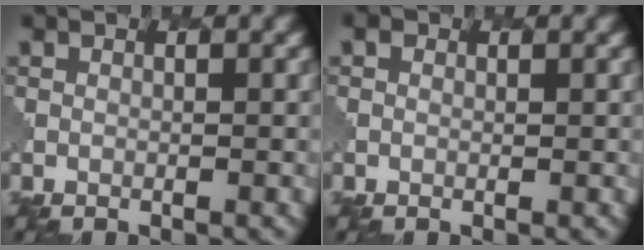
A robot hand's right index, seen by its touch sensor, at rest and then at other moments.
{"total": 0.5, "force": [0.1, 0.4, 0.3], "torque": [-0.010, 0.001, 0.002]}